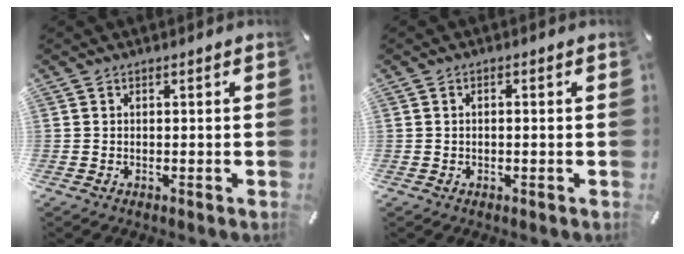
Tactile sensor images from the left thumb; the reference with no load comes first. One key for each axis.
{"total": 0.9, "fx": -0.3, "fy": 0.4, "fz": 0.7, "tx": -0.014, "ty": 0.000, "tz": -0.006}